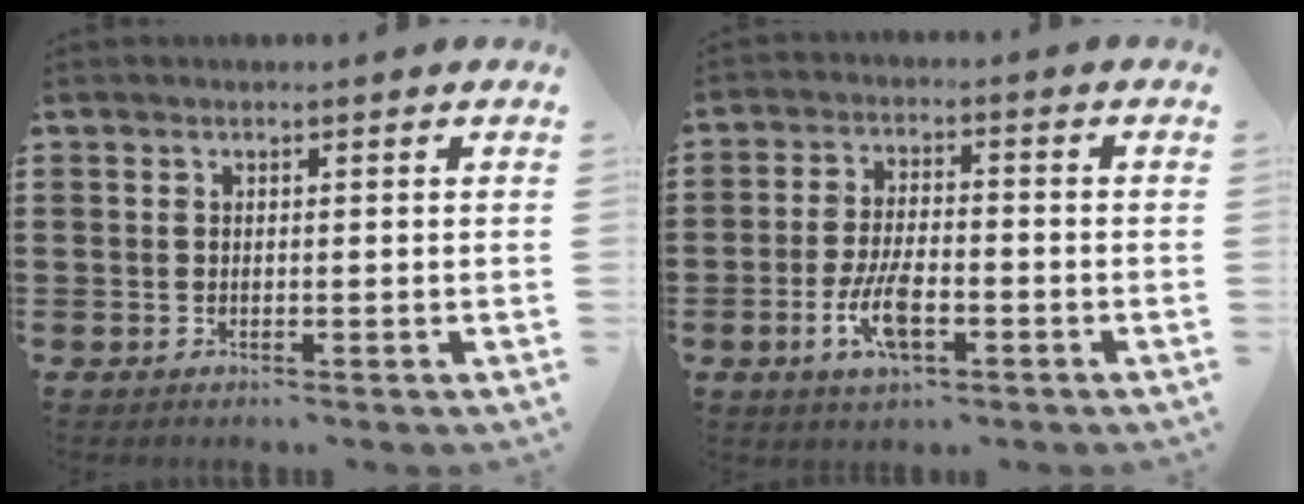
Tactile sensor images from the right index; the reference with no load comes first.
{"total": 6.8, "force": [-2.6, 2.7, 5.7], "torque": [-0.129, -0.009, -0.049]}